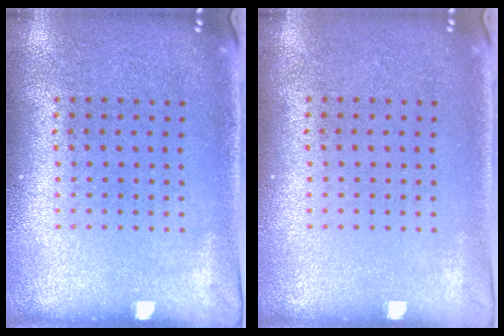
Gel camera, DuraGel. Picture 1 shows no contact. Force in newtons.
{"total": 0.0}